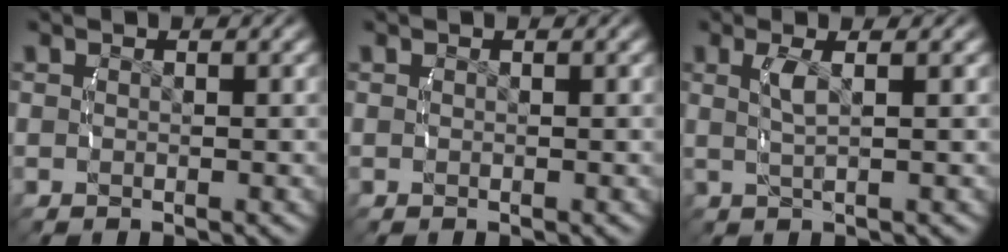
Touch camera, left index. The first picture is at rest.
{"total": 0.0}
{"total": 2.0, "force": [0.7, -0.3, 1.9], "torque": [-0.041, 0.000, 0.017]}